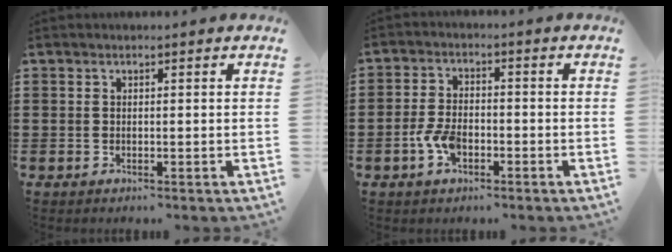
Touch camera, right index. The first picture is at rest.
{"total": 4.5, "force": [-1.8, 2.4, 3.3], "torque": [-0.079, -0.003, -0.036]}